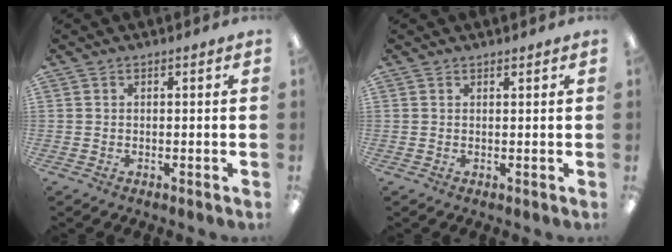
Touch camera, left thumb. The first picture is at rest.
{"total": 0.9, "force": [0.8, 0.2, 0.0], "torque": [0.000, -0.001, 0.016]}